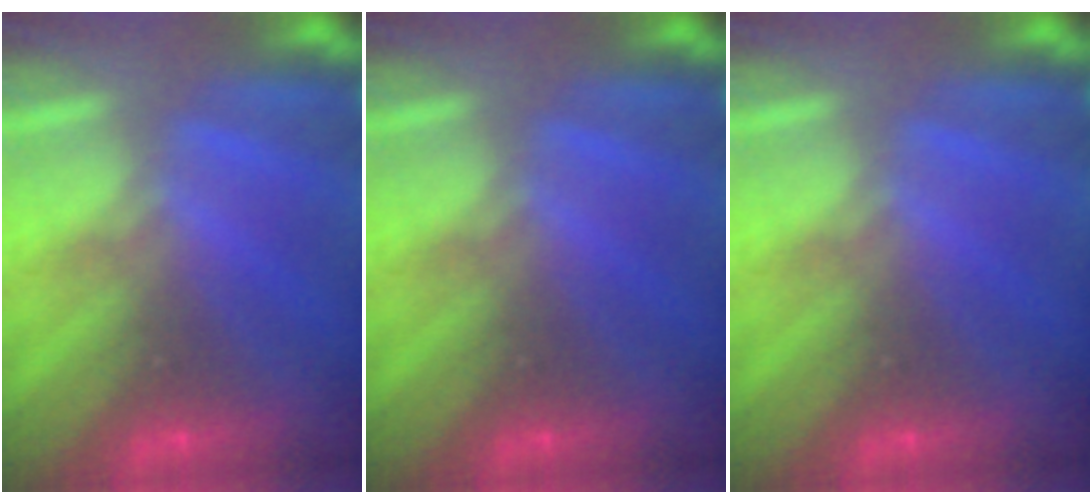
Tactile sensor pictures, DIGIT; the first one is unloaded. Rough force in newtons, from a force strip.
{"total": 0.0}
{"total": 0.0}